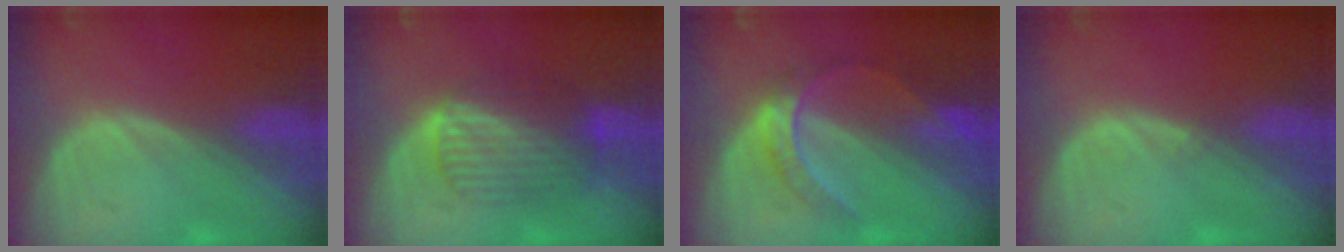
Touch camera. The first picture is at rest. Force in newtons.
{"total": 7.1, "press": 7.1, "slide": 0.2}
{"total": 6.1, "press": 5.7, "slide": 2.2}
{"total": 0.5, "press": 0.5, "slide": 0.1}